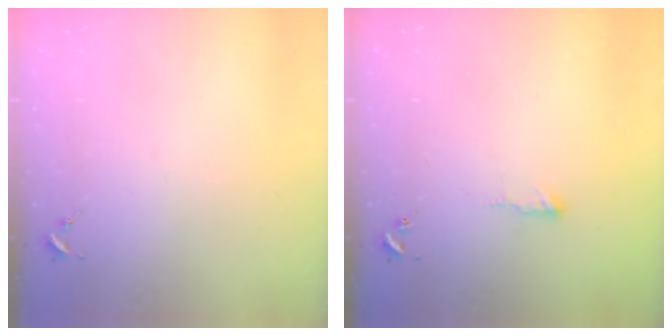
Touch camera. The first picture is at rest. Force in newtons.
{"total": 5.3, "press": 5.2, "slide": 0.8}